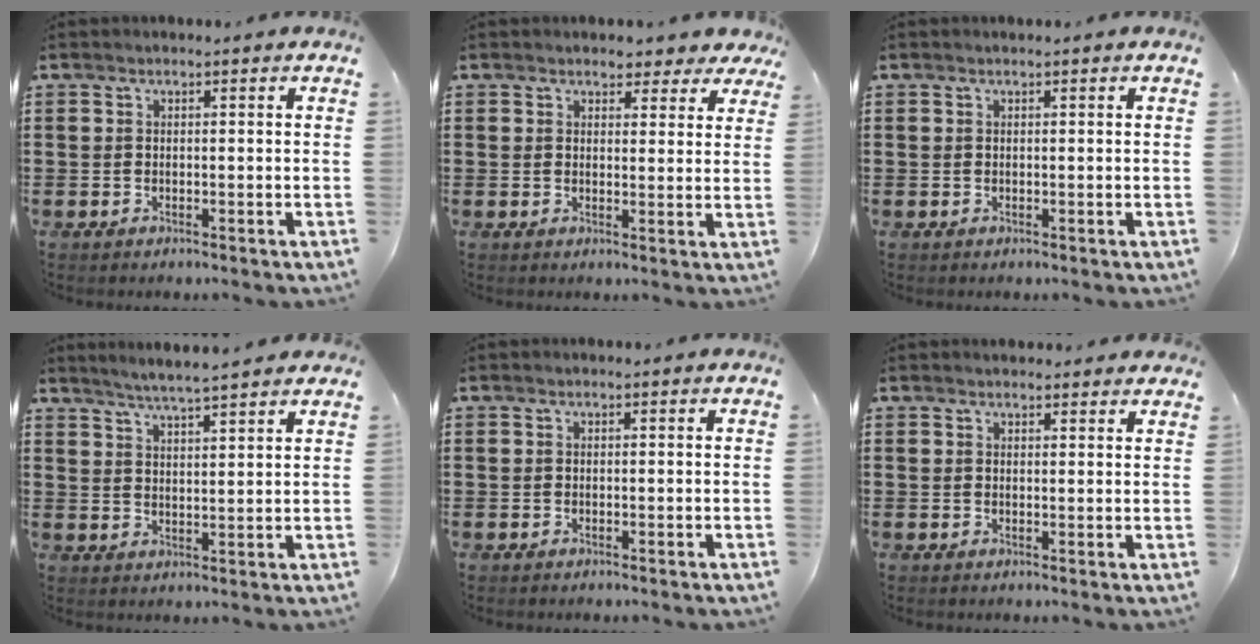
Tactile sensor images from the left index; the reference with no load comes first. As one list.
[{"total": 3.4, "force": [3.0, 1.4, 1.0], "torque": [-0.013, -0.009, 0.050]}, {"total": 0.0}, {"total": 3.9, "force": [3.7, -0.5, 1.1], "torque": [-0.033, -0.017, 0.064]}, {"total": 0.0}, {"total": 1.6, "force": [1.6, 0.3, 0.1], "torque": [-0.005, 0.003, 0.032]}]